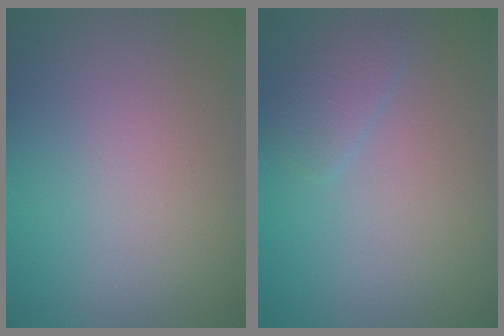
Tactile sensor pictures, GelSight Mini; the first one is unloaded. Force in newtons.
{"total": 1.4, "press": 1.4, "slide": 0.1}